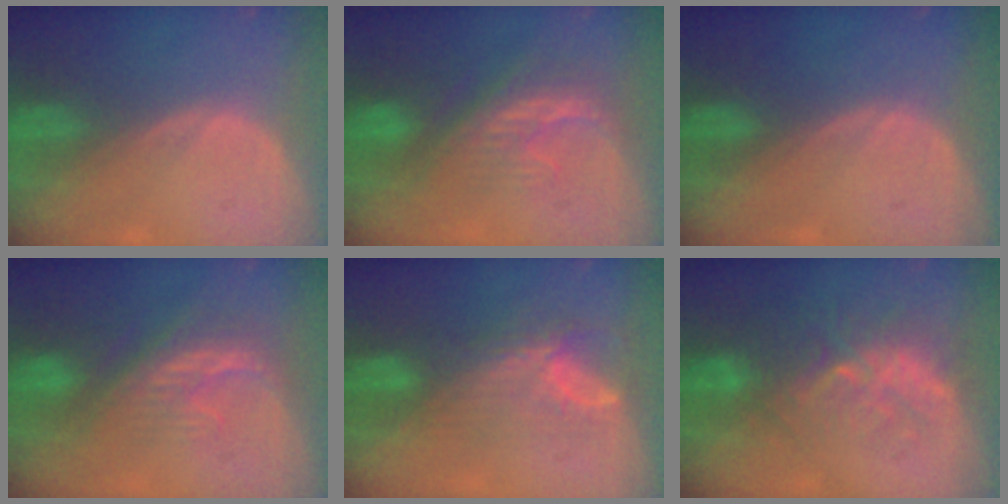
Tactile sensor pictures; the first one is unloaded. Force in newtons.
{"total": 8.4, "press": 7.5, "slide": 3.7}
{"total": 0.0}
{"total": 8.4, "press": 7.5, "slide": 3.7}
{"total": 8.0, "press": 6.6, "slide": 4.4}
{"total": 9.1, "press": 8.4, "slide": 3.5}